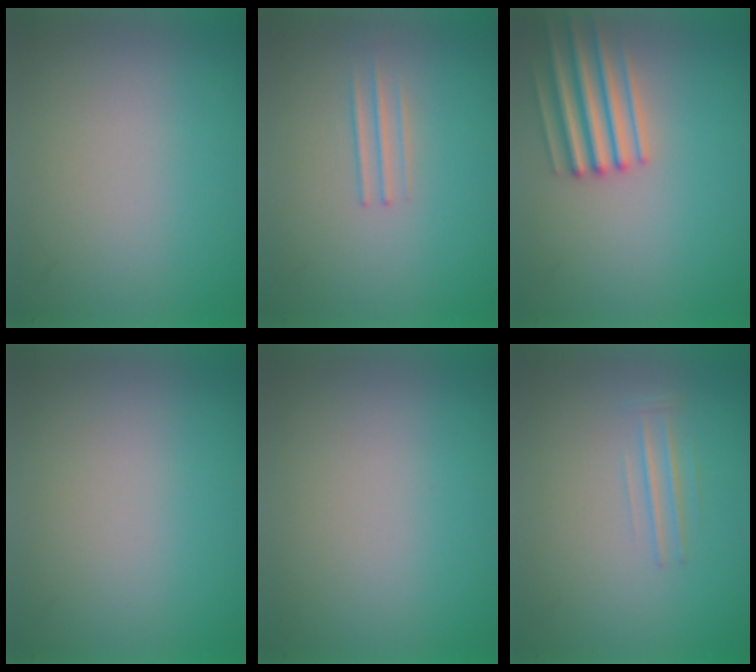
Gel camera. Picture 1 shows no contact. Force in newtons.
{"total": 1.3}
{"total": 3.1}
{"total": 0.0}
{"total": 0.0}
{"total": 1.1}